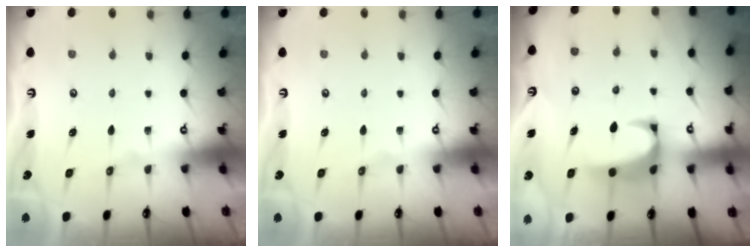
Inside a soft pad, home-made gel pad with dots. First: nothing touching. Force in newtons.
{"total": 0.0}
{"total": 3.8, "press": 3.6, "slide": 1.0}